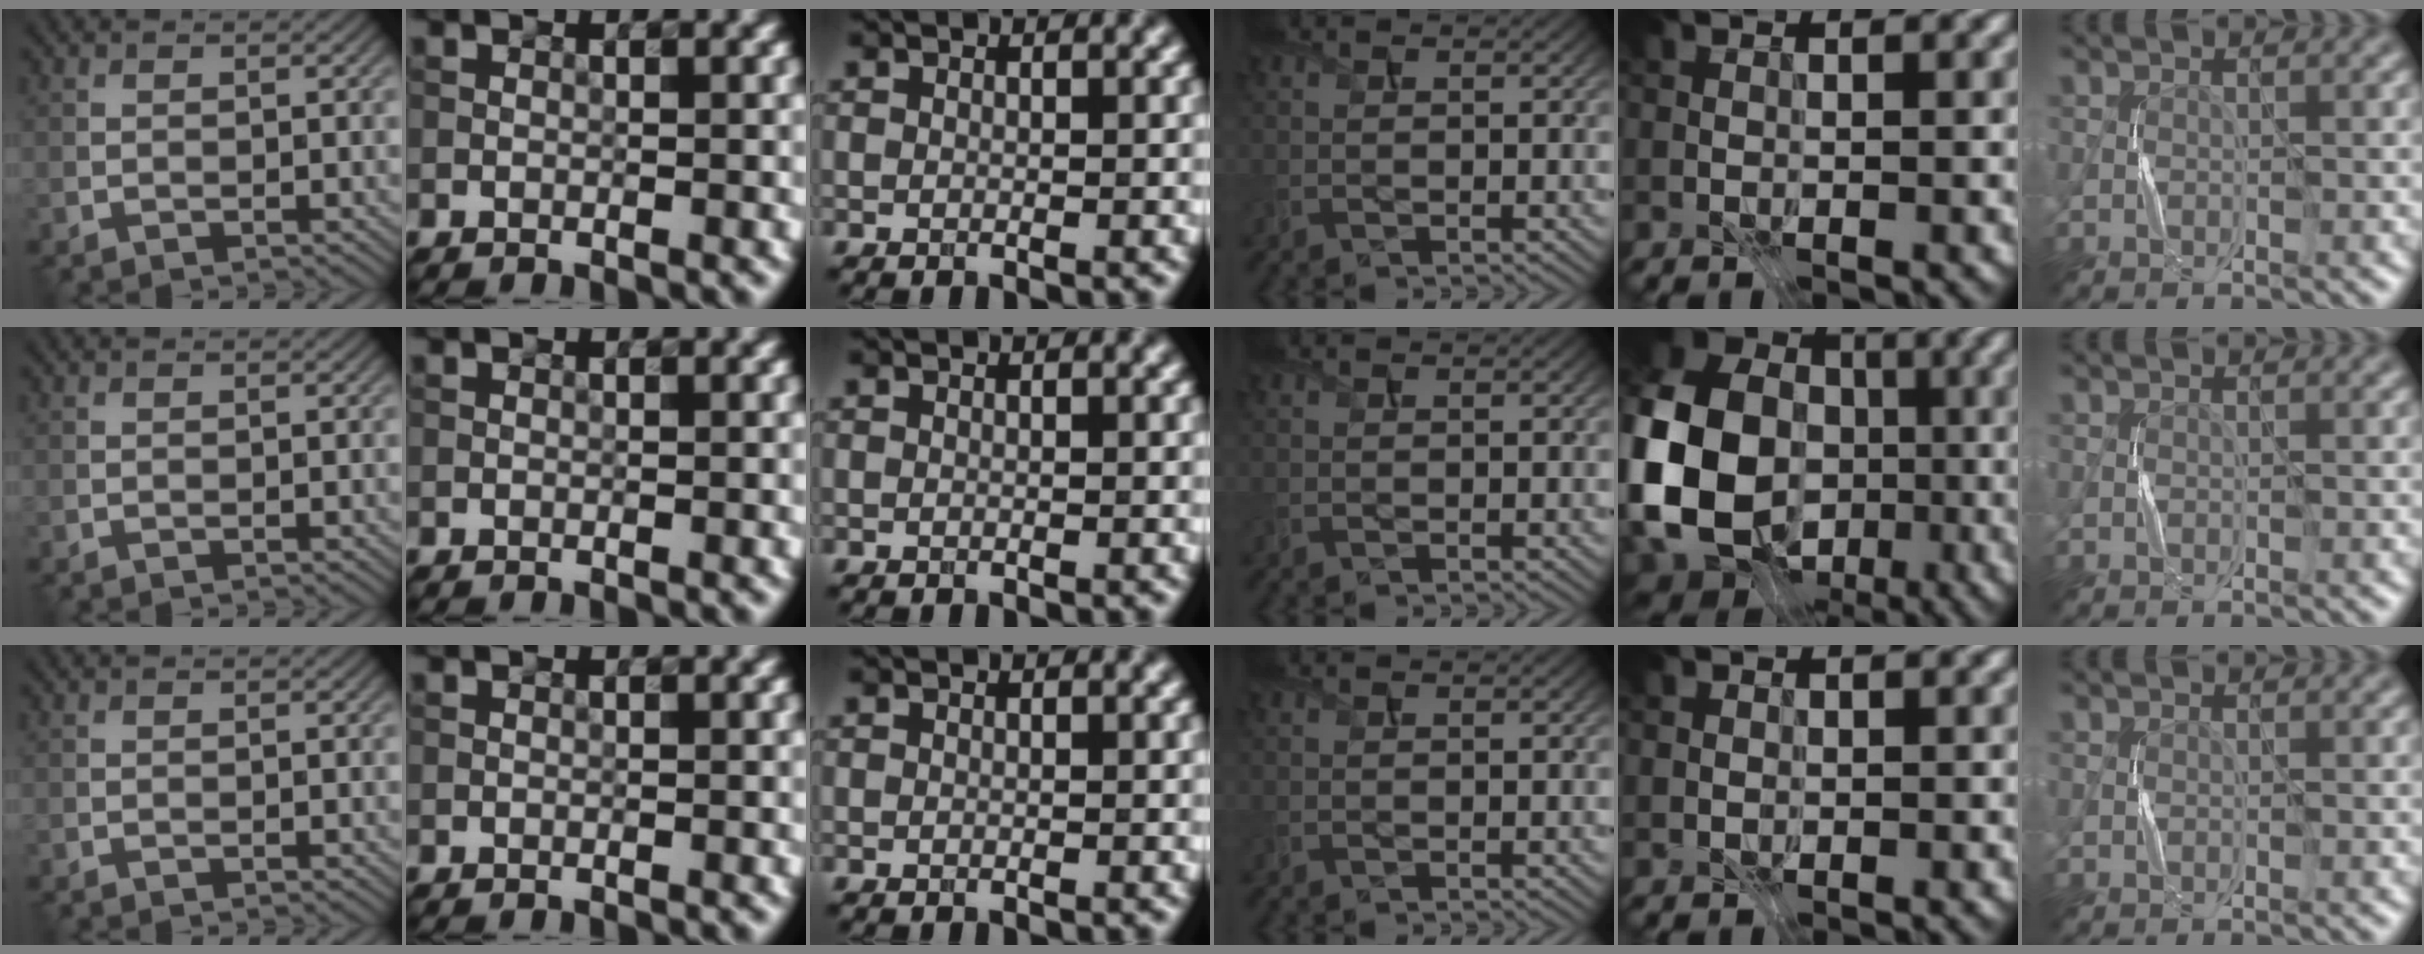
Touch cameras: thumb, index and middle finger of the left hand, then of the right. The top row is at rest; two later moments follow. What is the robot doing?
{"motion": "press", "object": "sticker"}